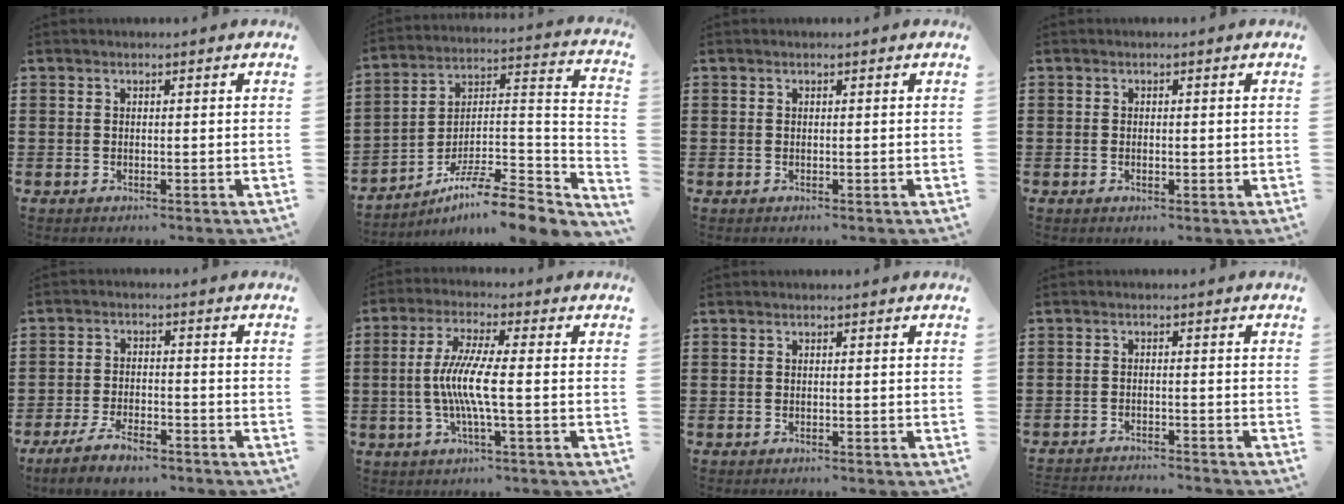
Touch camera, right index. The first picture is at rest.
{"total": 9.1, "force": [-7.5, 1.0, 5.0], "torque": [-0.077, 0.004, -0.150]}
{"total": 0.0}
{"total": 0.8, "force": [-0.2, 0.2, 0.7], "torque": [-0.016, -0.003, -0.002]}
{"total": 5.1, "force": [-3.9, 1.4, 3.0], "torque": [-0.068, 0.000, -0.078]}
{"total": 7.3, "force": [-1.1, 0.3, 7.2], "torque": [-0.155, -0.015, -0.033]}
{"total": 0.0}
{"total": 2.3, "force": [-2.3, -0.2, -0.1], "torque": [-0.002, 0.001, -0.049]}